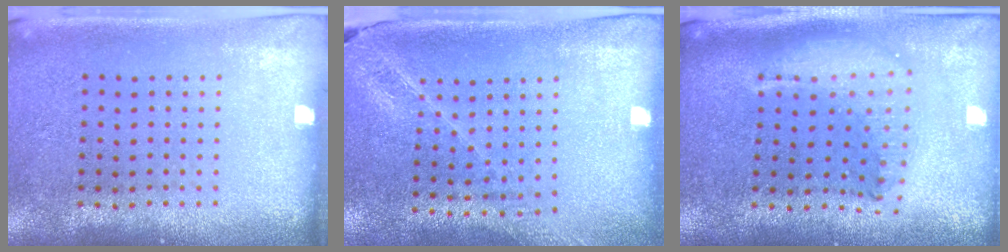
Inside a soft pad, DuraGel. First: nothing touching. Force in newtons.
{"total": 1.5, "press": 1.5, "slide": 0.2}
{"total": 2.1, "press": 1.6, "slide": 1.3}